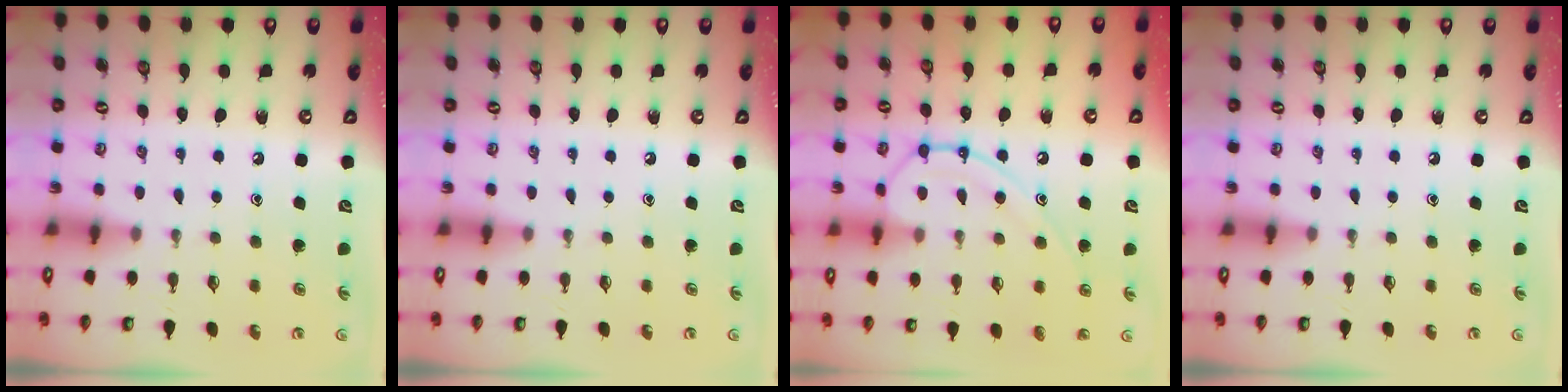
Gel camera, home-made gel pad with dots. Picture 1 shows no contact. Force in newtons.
{"total": 0.0}
{"total": 14.4, "press": 14.3, "slide": 1.3}
{"total": 0.0}